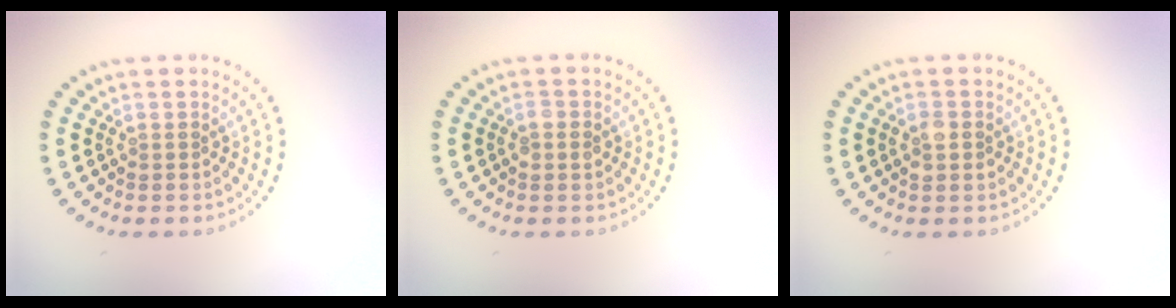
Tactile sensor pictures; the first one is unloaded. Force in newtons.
{"total": 1.1, "press": 1.1, "slide": 0.0}
{"total": 1.9, "press": 1.9, "slide": 0.1}